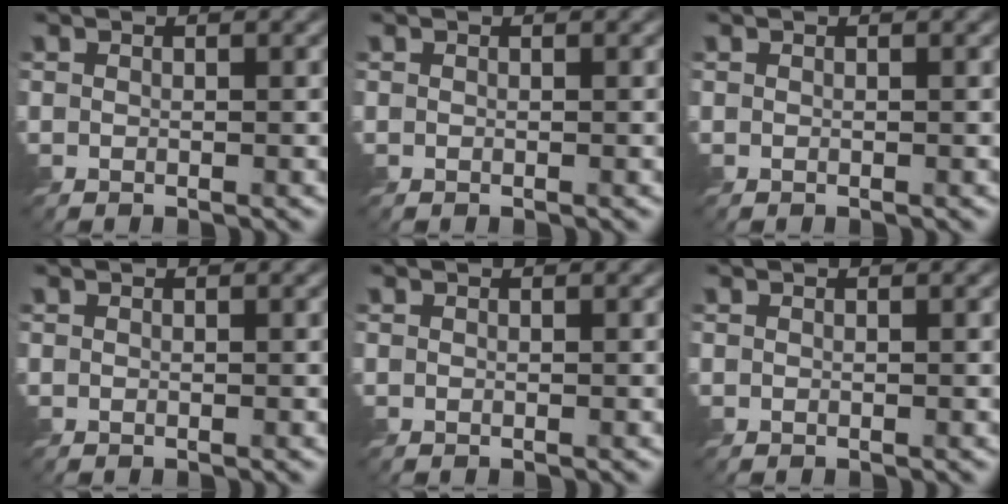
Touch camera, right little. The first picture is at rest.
{"total": 0.0}
{"total": 0.0}
{"total": 0.0}
{"total": 0.0}
{"total": 0.0}